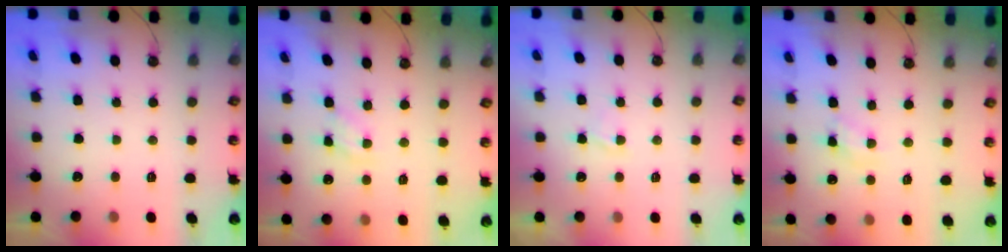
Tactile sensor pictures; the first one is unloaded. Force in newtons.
{"total": 3.0, "press": 2.9, "slide": 0.4}
{"total": 0.9, "press": 0.9, "slide": 0.2}
{"total": 5.0, "press": 5.0, "slide": 0.8}